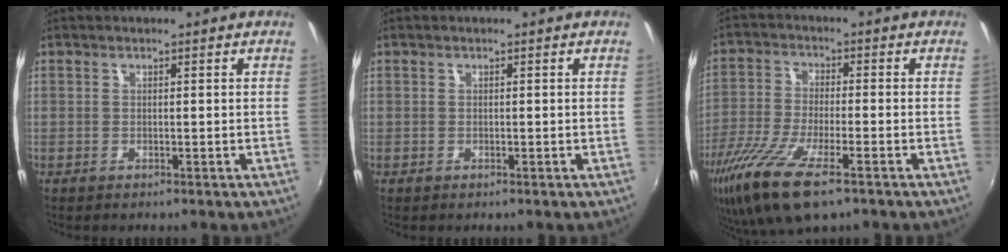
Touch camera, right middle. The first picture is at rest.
{"total": 0.0}
{"total": 14.7, "force": [-8.7, 3.8, 11.2], "torque": [-0.240, -0.048, -0.170]}